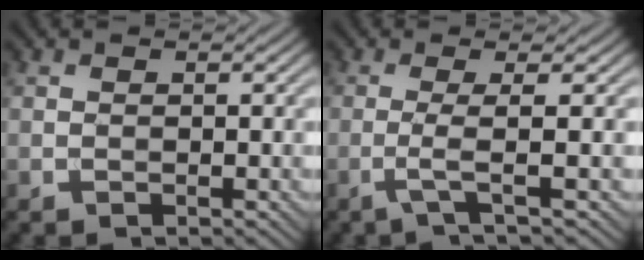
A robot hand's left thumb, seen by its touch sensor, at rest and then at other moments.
{"total": 3.0, "force": [-0.5, 0.2, 3.0], "torque": [-0.056, 0.005, -0.026]}